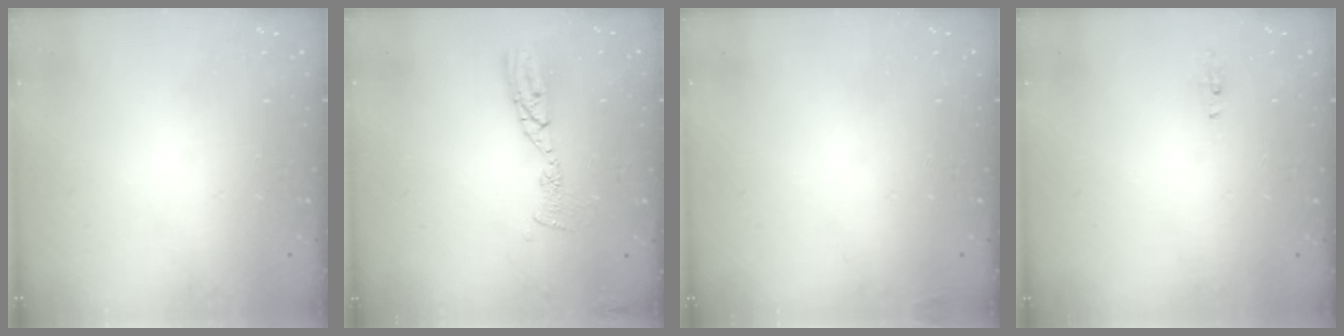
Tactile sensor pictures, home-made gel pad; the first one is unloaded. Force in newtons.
{"total": 9.7, "press": 9.7, "slide": 0.9}
{"total": 3.0, "press": 2.9, "slide": 1.0}
{"total": 3.8, "press": 2.8, "slide": 2.6}